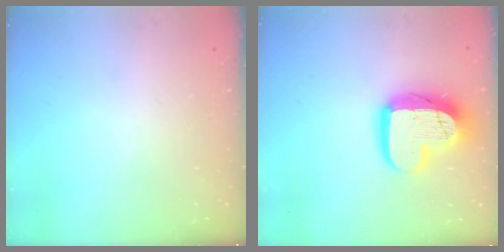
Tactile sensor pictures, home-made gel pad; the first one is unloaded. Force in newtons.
{"total": 16.1, "press": 16.1, "slide": 0.9}